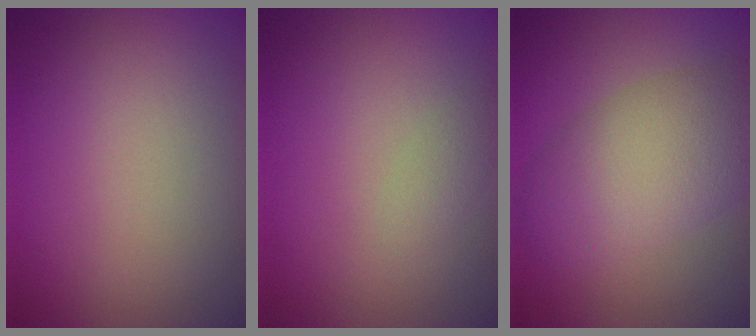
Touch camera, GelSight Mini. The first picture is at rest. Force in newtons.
{"total": 1.1, "press": 1.1, "slide": 0.0}
{"total": 7.3, "press": 7.3, "slide": 0.5}